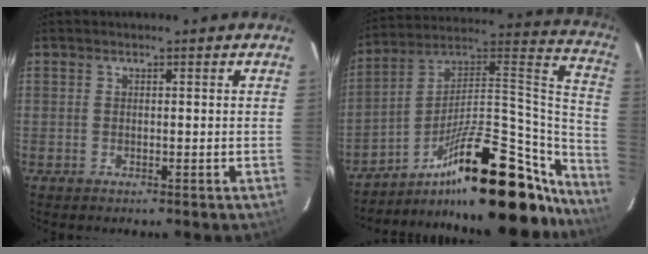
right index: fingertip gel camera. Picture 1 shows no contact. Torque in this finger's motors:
{"motor_torque": [0.65, -0.59, 0.89, 0.15]}